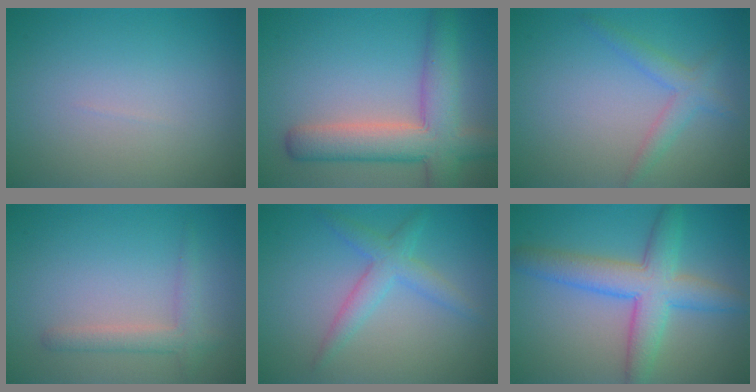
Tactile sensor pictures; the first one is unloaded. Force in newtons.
{"total": 7.0, "press": 7.0, "slide": 0.4}
{"total": 2.3, "press": 2.3, "slide": 0.1}
{"total": 2.2, "press": 2.2, "slide": 0.1}
{"total": 2.9, "press": 2.9, "slide": 0.1}
{"total": 6.2, "press": 6.2, "slide": 0.2}